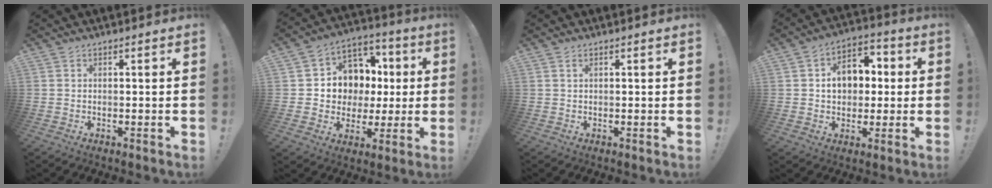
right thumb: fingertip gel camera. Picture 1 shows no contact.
{"total": 10.2, "force": [0.8, 9.8, 2.9], "torque": [-0.043, -0.008, 0.040]}
{"total": 0.8, "force": [0.4, 0.3, 0.7], "torque": [-0.012, 0.001, 0.006]}
{"total": 11.1, "force": [1.2, 8.9, 6.6], "torque": [-0.091, 0.005, 0.027]}